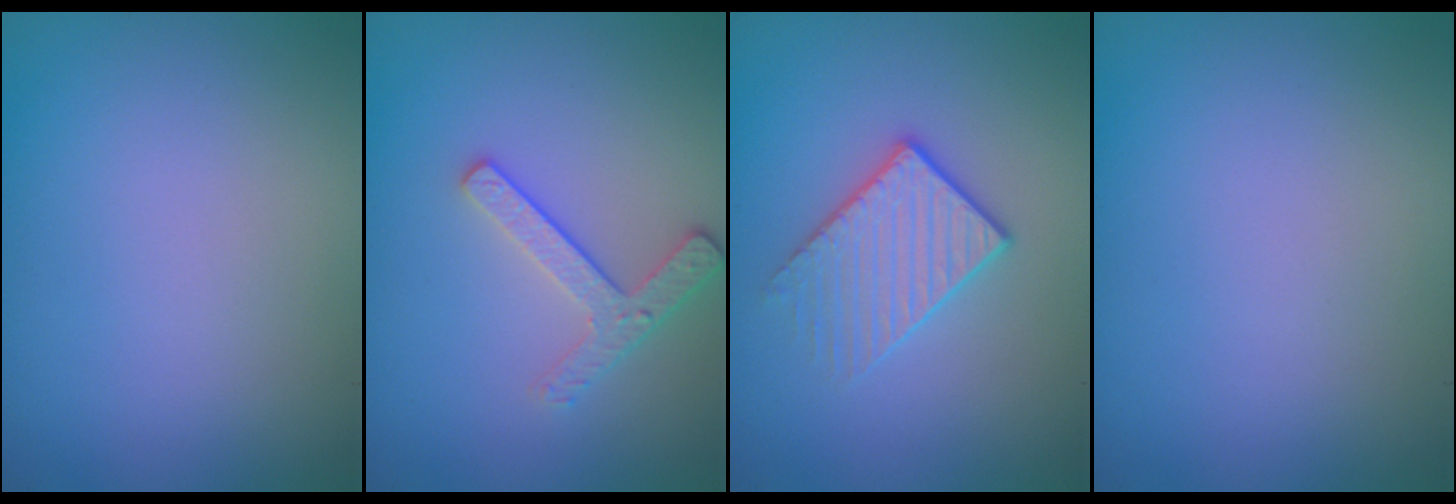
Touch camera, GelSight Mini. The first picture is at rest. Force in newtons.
{"total": 2.4, "press": 2.3, "slide": 0.9}
{"total": 2.6, "press": 2.3, "slide": 1.2}
{"total": 0.0}